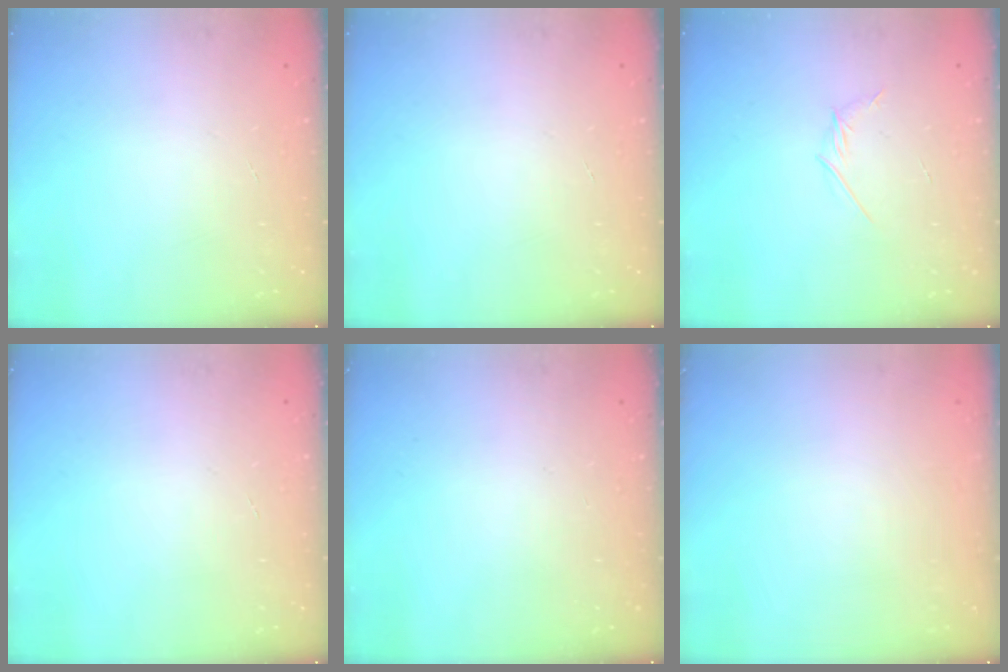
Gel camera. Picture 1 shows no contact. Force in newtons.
{"total": 0.0}
{"total": 2.9, "press": 2.8, "slide": 0.8}
{"total": 0.0}
{"total": 0.0}
{"total": 0.0}